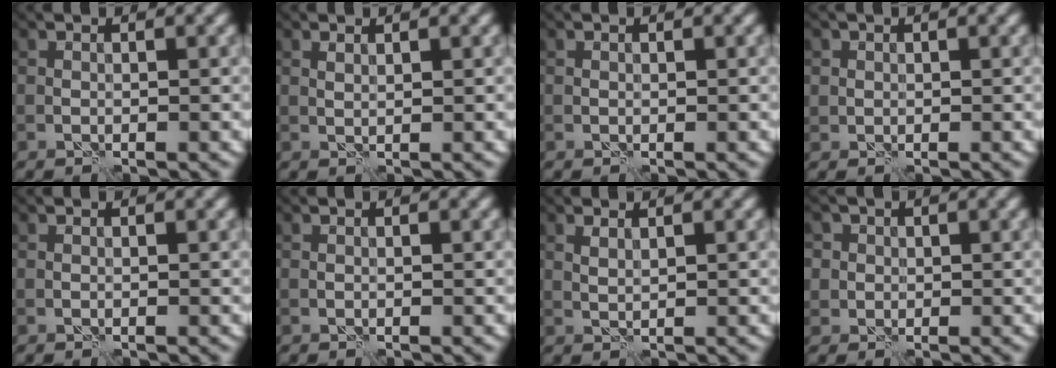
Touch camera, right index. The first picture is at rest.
{"total": 0.6, "force": [0.4, 0.1, 0.3], "torque": [-0.010, 0.000, 0.008]}
{"total": 0.0}
{"total": 1.0, "force": [0.3, 1.0, 0.0], "torque": [0.010, -0.004, 0.003]}
{"total": 0.0}
{"total": 0.0}
{"total": 0.9, "force": [0.6, 0.2, 0.6], "torque": [-0.019, 0.001, 0.013]}
{"total": 3.4, "force": [1.3, 3.0, 1.0], "torque": [-0.006, 0.013, 0.010]}